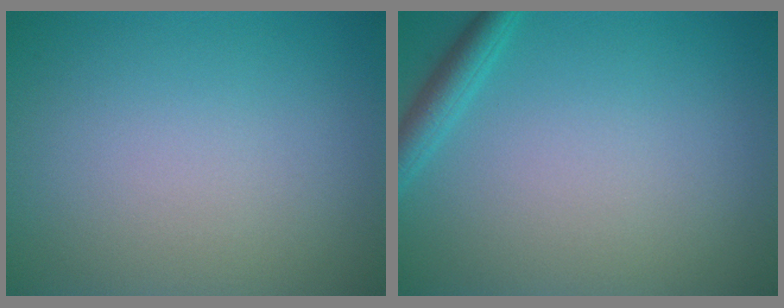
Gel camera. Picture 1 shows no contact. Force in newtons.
{"total": 2.0, "press": 2.0, "slide": 0.1}